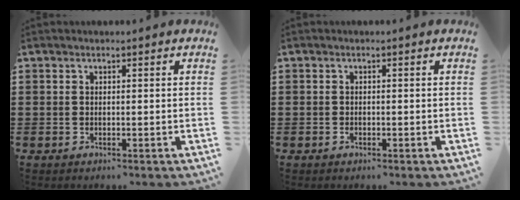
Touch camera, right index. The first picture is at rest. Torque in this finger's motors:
{"motor_torque": [1.34, 0.80, 0.02, 0.00]}